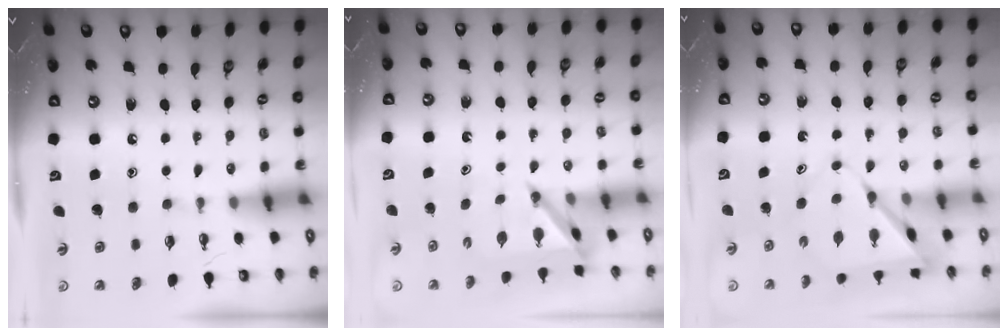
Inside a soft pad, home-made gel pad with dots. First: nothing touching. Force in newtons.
{"total": 5.1, "press": 5.0, "slide": 0.3}
{"total": 7.5, "press": 7.5, "slide": 0.7}